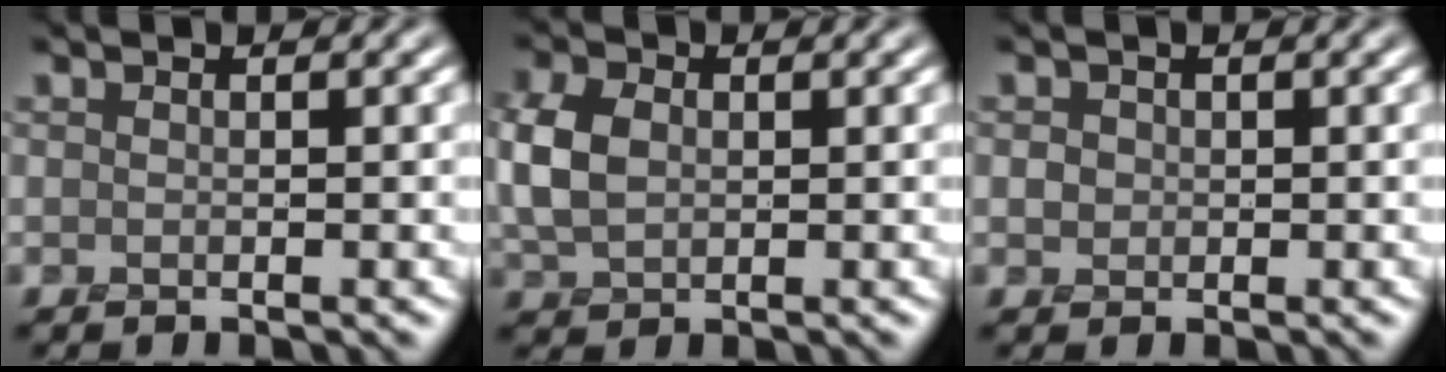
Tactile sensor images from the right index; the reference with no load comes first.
{"total": 4.3, "force": [0.3, 3.0, 3.0], "torque": [-0.085, 0.008, 0.005]}
{"total": 1.1, "force": [0.2, 1.0, 0.4], "torque": [-0.008, 0.001, 0.009]}